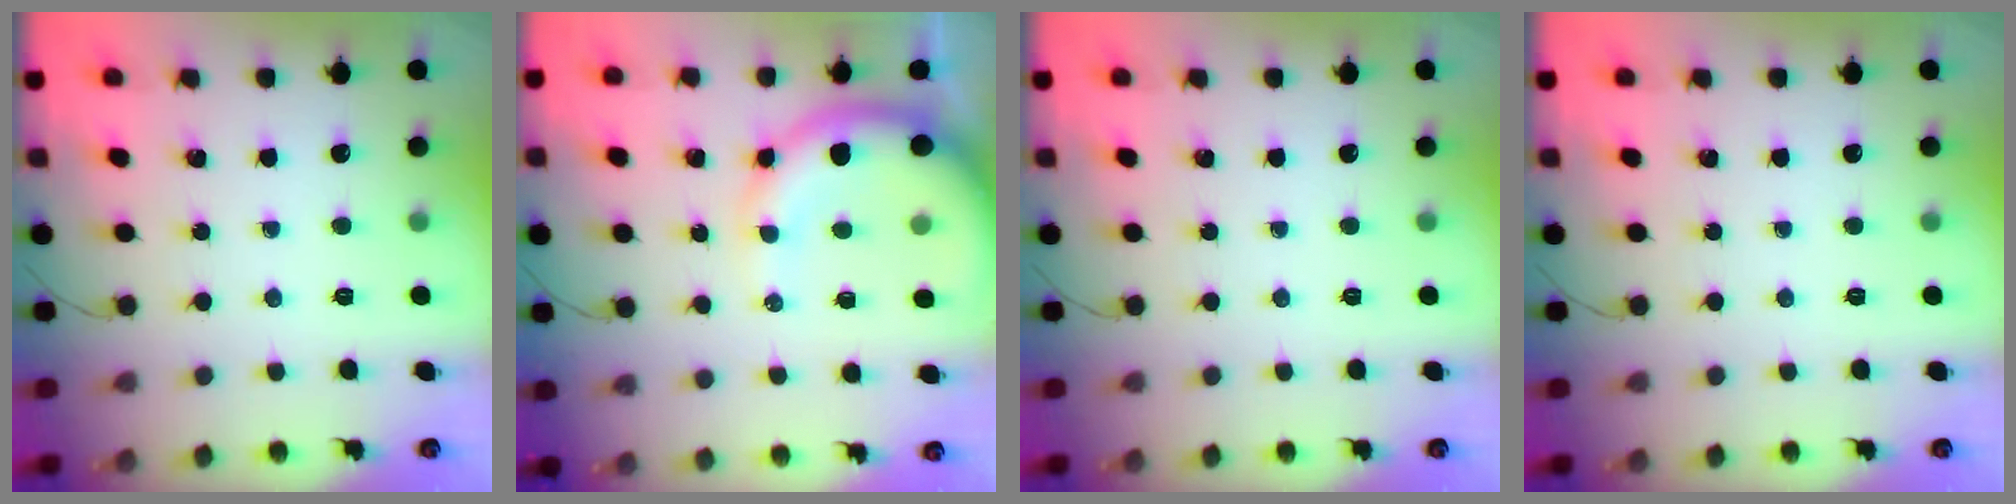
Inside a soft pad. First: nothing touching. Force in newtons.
{"total": 12.3, "press": 12.1, "slide": 2.2}
{"total": 0.0}
{"total": 0.0}